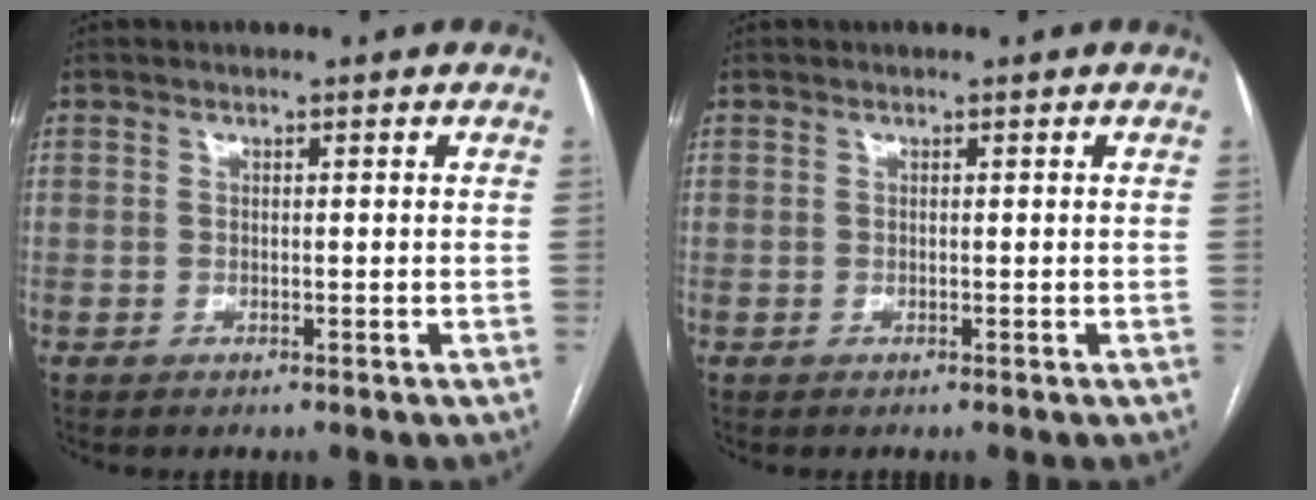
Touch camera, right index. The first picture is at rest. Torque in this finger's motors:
{"motor_torque": [0.00, 0.00, 0.01, 0.00]}